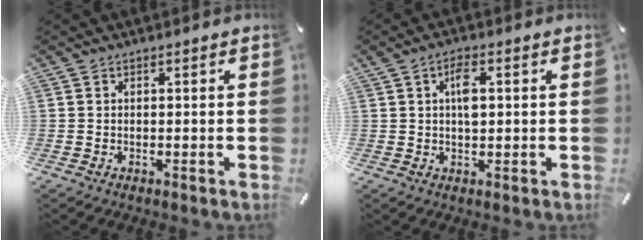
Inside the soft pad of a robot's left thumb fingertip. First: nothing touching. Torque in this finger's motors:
{"motor_torque": [1.08, 0.97, 0.64, -0.30, 0.09]}